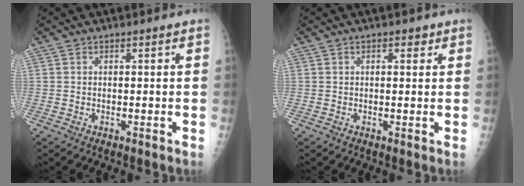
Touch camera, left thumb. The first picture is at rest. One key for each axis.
{"total": 1.8, "fx": 1.0, "fy": 1.0, "fz": 1.2, "tx": -0.008, "ty": -0.001, "tz": 0.011}